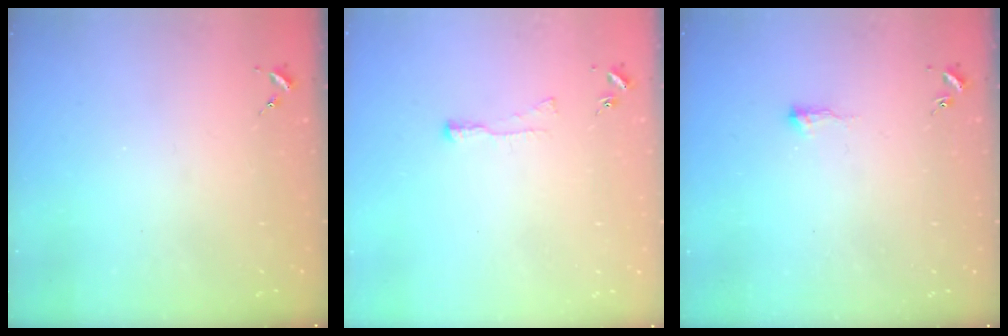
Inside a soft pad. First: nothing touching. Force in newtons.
{"total": 5.6, "press": 5.5, "slide": 0.7}
{"total": 4.8, "press": 4.7, "slide": 0.7}